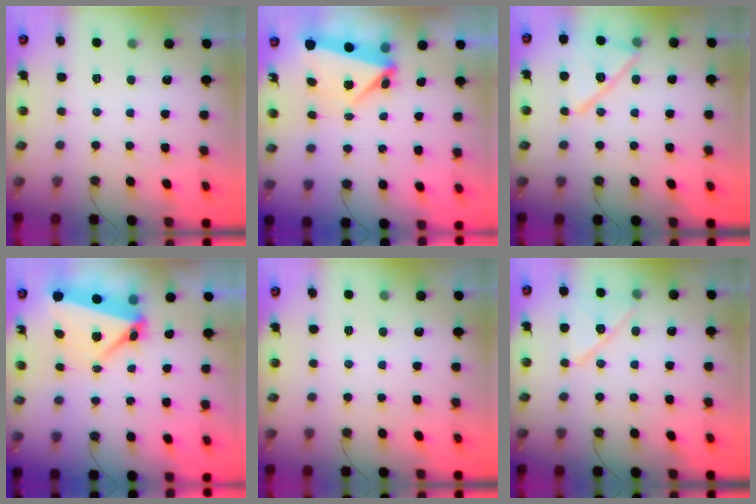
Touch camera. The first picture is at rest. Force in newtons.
{"total": 6.1, "press": 4.6, "slide": 4.1}
{"total": 14.0, "press": 14.0, "slide": 1.1}
{"total": 7.4, "press": 7.4, "slide": 0.9}
{"total": 0.0}
{"total": 12.1, "press": 12.0, "slide": 0.9}